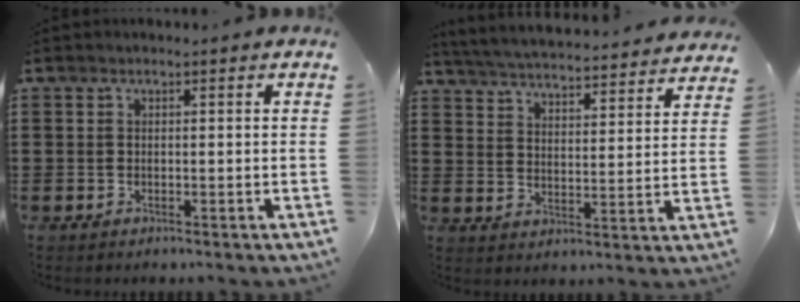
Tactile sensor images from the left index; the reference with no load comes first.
{"total": 4.5, "force": [4.4, -0.6, 0.6], "torque": [-0.036, -0.039, 0.071]}